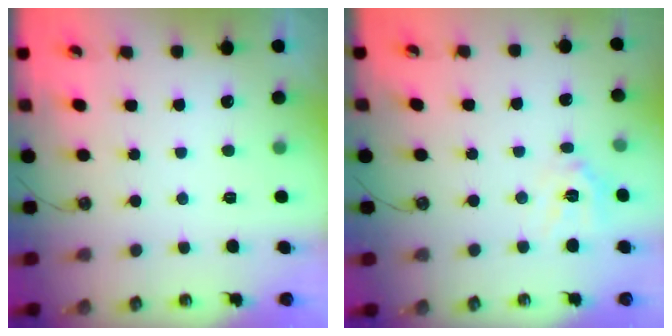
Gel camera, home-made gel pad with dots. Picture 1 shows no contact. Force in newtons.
{"total": 10.1, "press": 10.0, "slide": 0.7}